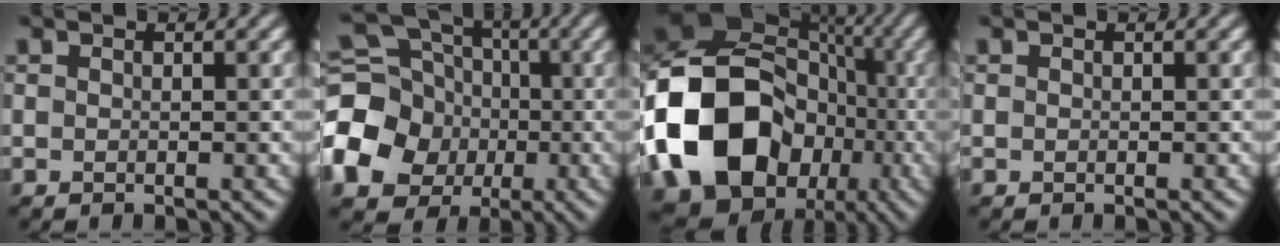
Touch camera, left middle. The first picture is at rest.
{"total": 11.6, "force": [-2.3, 9.9, 5.5], "torque": [-0.139, -0.018, -0.060]}
{"total": 20.4, "force": [-5.3, 17.3, 9.5], "torque": [-0.180, -0.015, -0.122]}
{"total": 0.0}